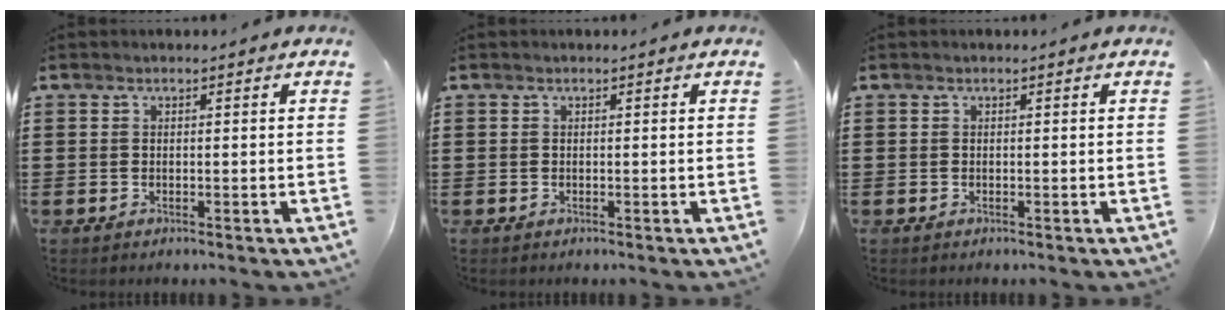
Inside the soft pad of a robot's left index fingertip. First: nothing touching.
{"total": 0.0}
{"total": 0.0}